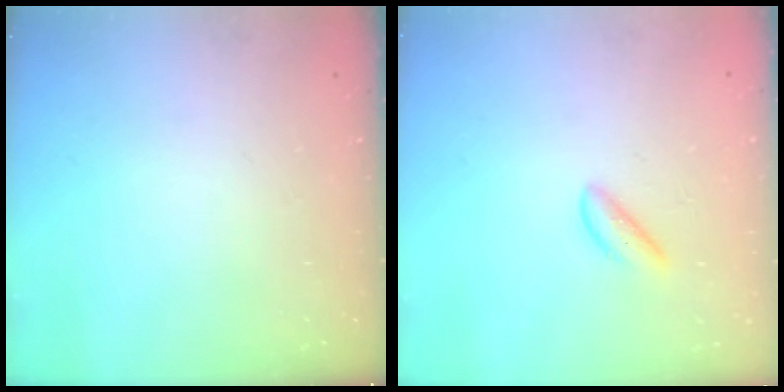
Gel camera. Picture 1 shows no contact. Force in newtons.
{"total": 2.3, "press": 2.3, "slide": 0.3}